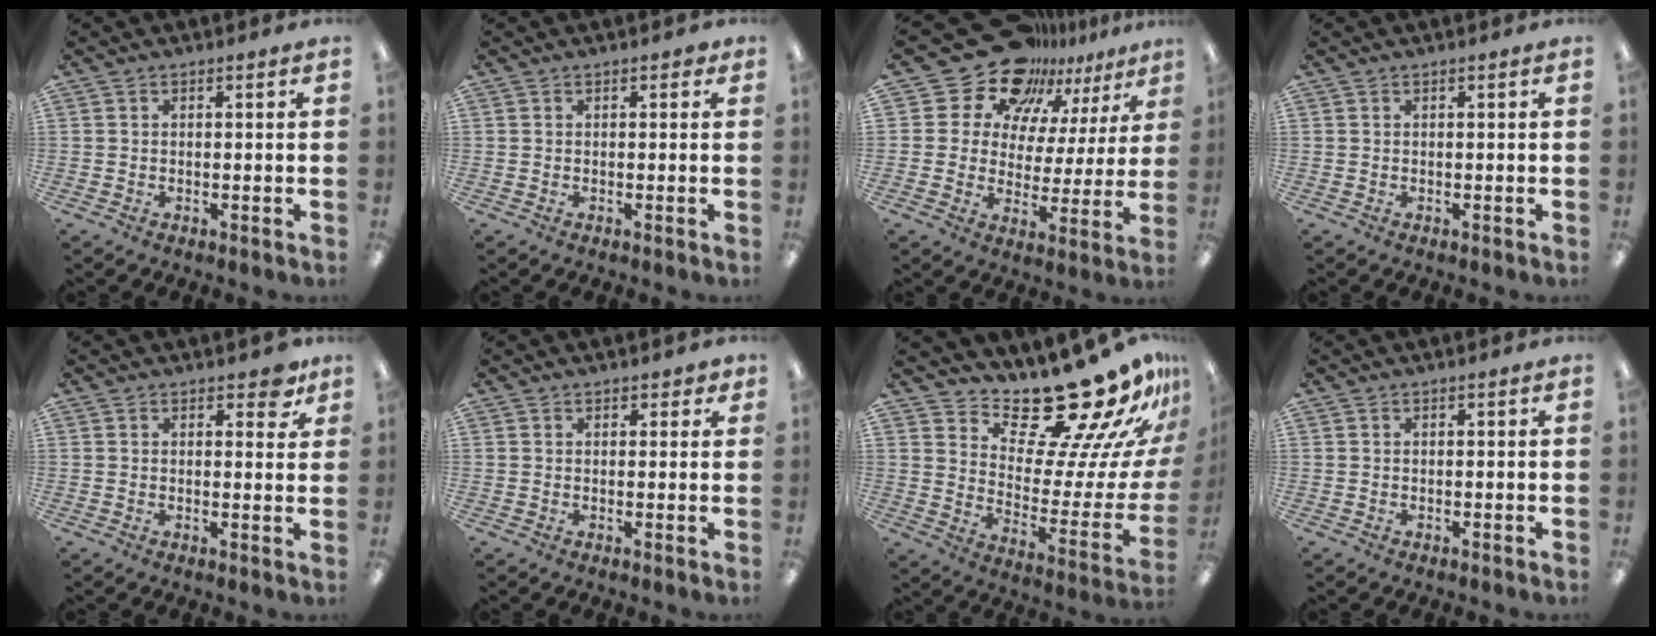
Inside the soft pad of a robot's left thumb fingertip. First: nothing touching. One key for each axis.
{"total": 0.7, "fx": 0.3, "fy": 0.5, "fz": 0.4, "tx": -0.002, "ty": 0.000, "tz": 0.002}
{"total": 18.4, "fx": 15.1, "fy": 9.3, "fz": 4.6, "tx": -0.106, "ty": -0.117, "tz": 0.275}
{"total": 0.0}
{"total": 4.2, "fx": 2.8, "fy": 2.2, "fz": 2.2, "tx": -0.019, "ty": -0.006, "tz": 0.044}
{"total": 1.7, "fx": 1.2, "fy": 1.1, "fz": 0.6, "tx": -0.004, "ty": 0.000, "tz": 0.020}
{"total": 24.8, "fx": 20.6, "fy": 6.2, "fz": 12.3, "tx": -0.163, "ty": -0.163, "tz": 0.335}
{"total": 0.0}